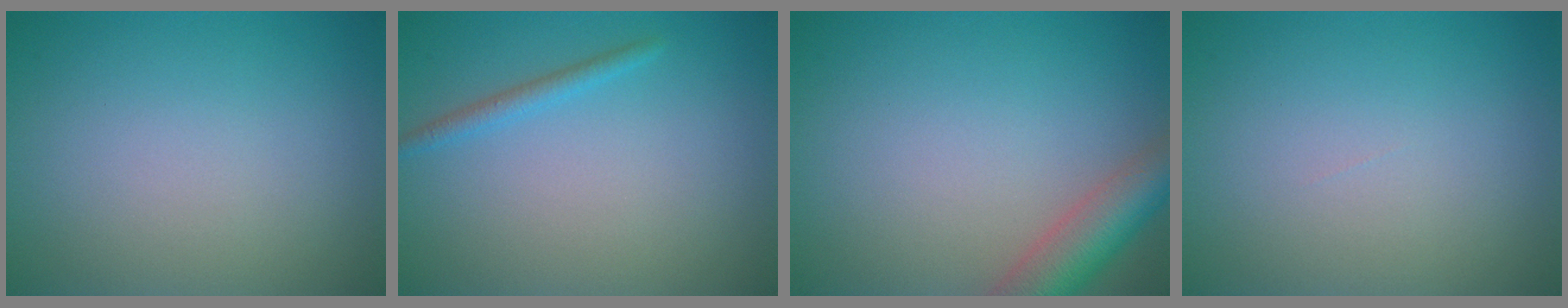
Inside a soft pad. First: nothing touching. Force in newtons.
{"total": 1.4, "press": 1.4, "slide": 0.1}
{"total": 5.1, "press": 5.1, "slide": 0.3}
{"total": 0.0}